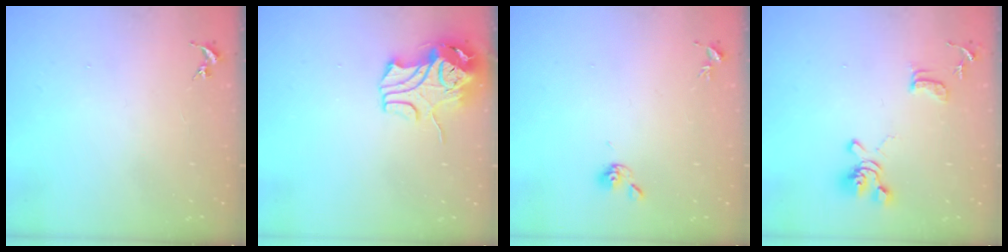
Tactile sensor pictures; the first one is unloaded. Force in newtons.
{"total": 10.8, "press": 10.6, "slide": 1.6}
{"total": 5.6, "press": 5.6, "slide": 1.0}
{"total": 13.0, "press": 12.9, "slide": 1.6}